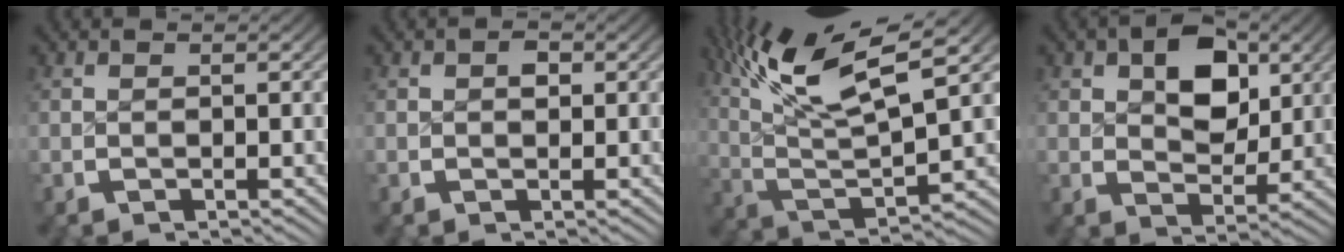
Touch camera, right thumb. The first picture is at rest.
{"total": 1.1, "force": [0.2, 0.8, 0.7], "torque": [-0.011, -0.002, 0.005]}
{"total": 13.1, "force": [5.0, 6.2, 10.4], "torque": [-0.192, -0.005, 0.085]}
{"total": 5.7, "force": [1.7, 3.8, 3.9], "torque": [-0.058, -0.019, 0.037]}